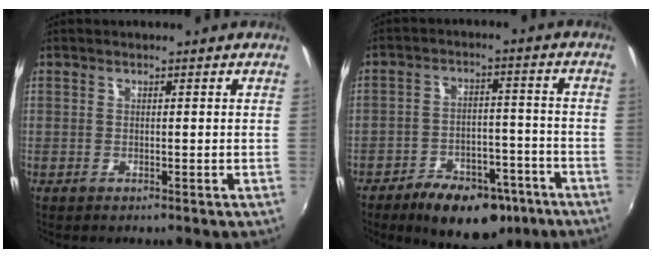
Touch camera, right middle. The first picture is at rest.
{"total": 15.0, "force": [-10.4, 7.4, 7.9], "torque": [-0.142, 0.008, -0.141]}